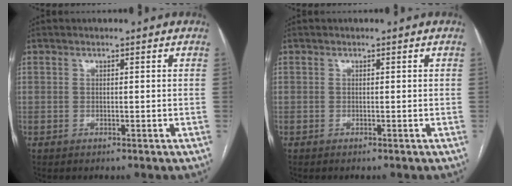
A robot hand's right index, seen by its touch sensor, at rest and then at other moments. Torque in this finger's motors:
{"motor_torque": [0.17, -0.15, -0.04, 0.01]}